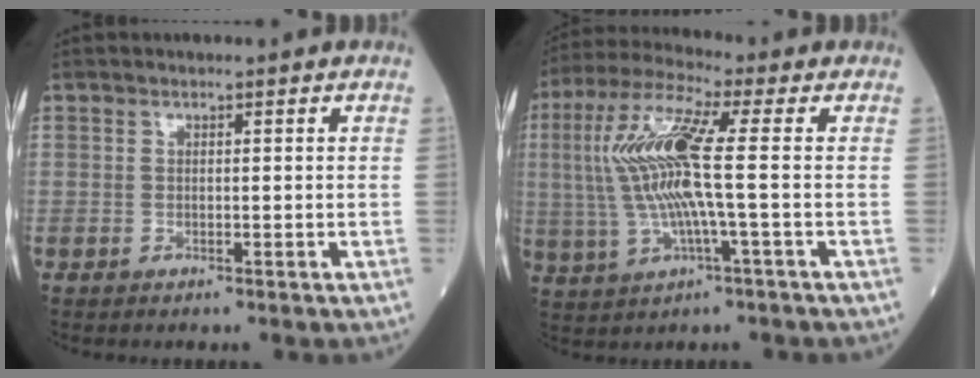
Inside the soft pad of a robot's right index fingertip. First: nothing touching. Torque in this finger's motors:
{"motor_torque": [1.98, 0.16, 1.05, 0.21]}